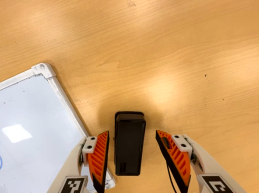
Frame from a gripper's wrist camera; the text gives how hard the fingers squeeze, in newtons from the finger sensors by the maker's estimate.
{"total": 0.0}